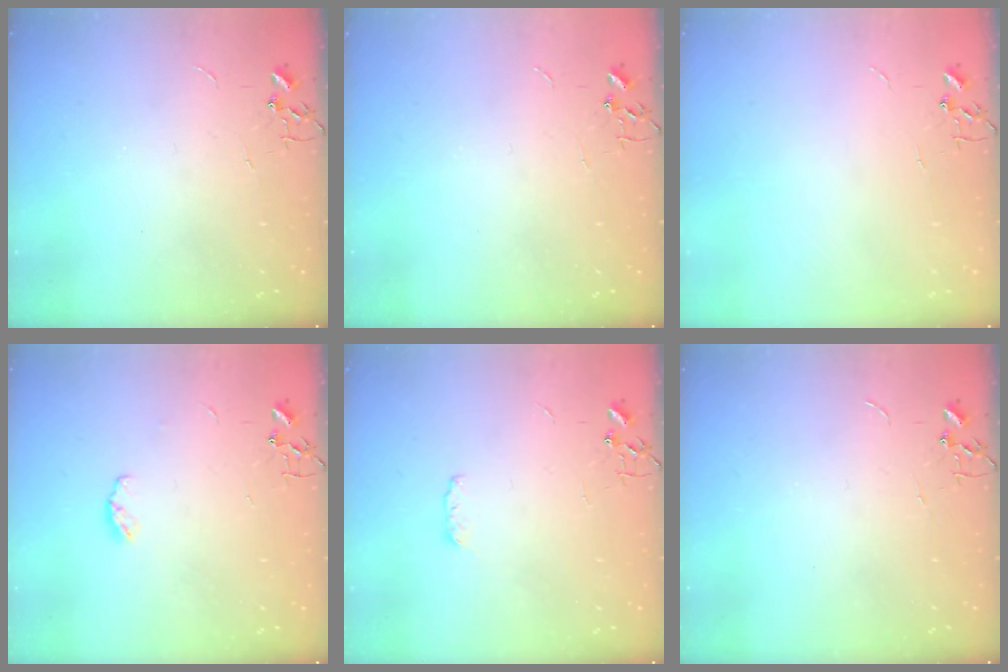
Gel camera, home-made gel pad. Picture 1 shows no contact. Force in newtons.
{"total": 0.0}
{"total": 0.0}
{"total": 4.7, "press": 4.6, "slide": 0.6}
{"total": 4.0, "press": 4.0, "slide": 0.6}
{"total": 0.0}